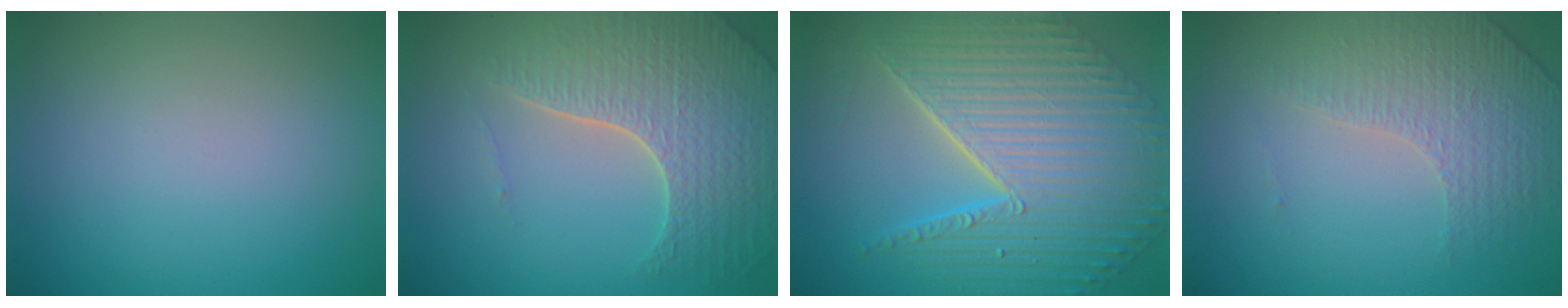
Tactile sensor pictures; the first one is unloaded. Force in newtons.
{"total": 6.7, "press": 5.1, "slide": 4.3}
{"total": 10.8, "press": 7.3, "slide": 8.0}
{"total": 4.4, "press": 2.8, "slide": 3.4}